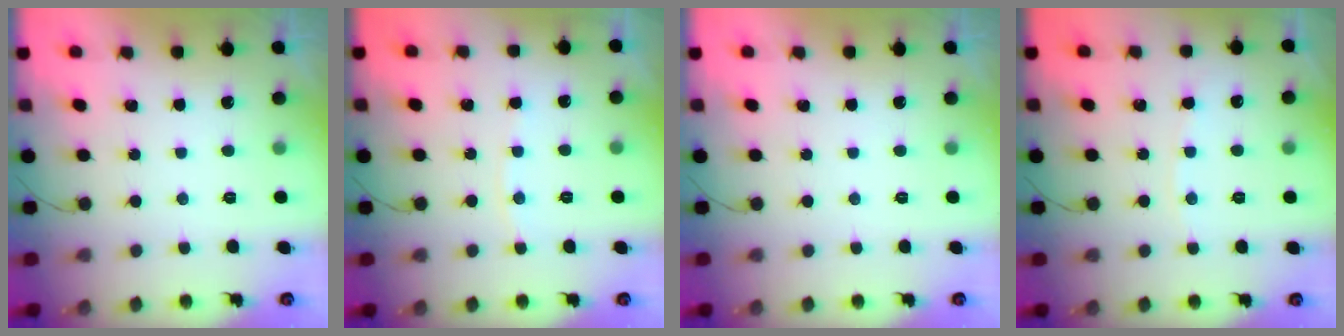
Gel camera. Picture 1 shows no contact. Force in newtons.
{"total": 2.9, "press": 2.8, "slide": 0.4}
{"total": 0.0}
{"total": 3.9, "press": 3.8, "slide": 0.6}